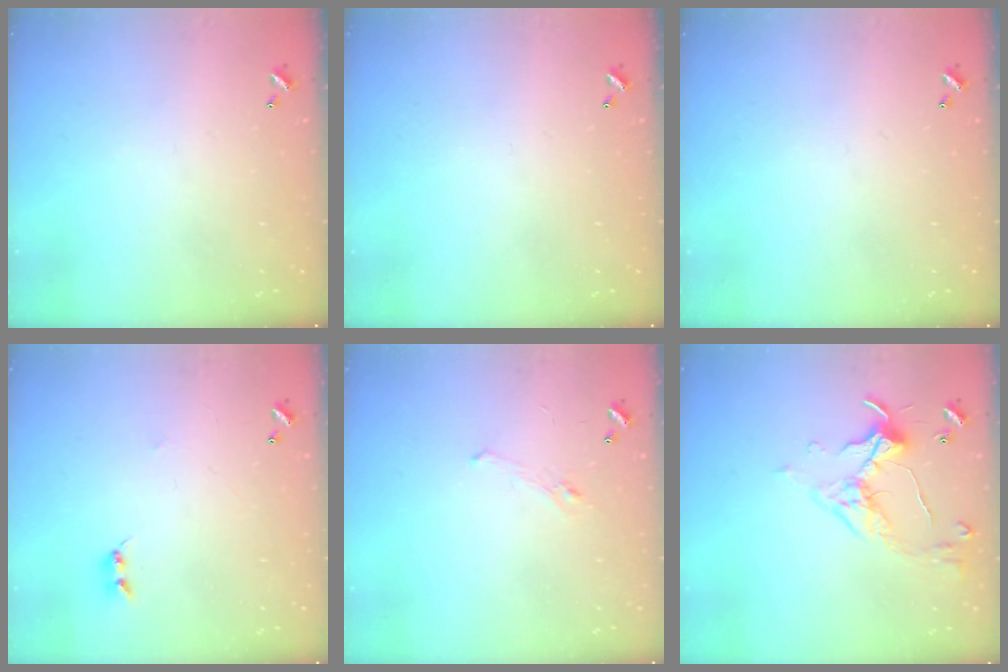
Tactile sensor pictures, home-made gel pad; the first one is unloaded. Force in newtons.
{"total": 0.0}
{"total": 0.0}
{"total": 2.2, "press": 2.2, "slide": 0.4}
{"total": 1.2, "press": 0.8, "slide": 0.9}
{"total": 5.7, "press": 5.7, "slide": 1.0}